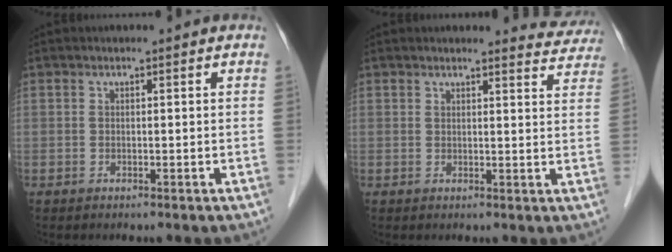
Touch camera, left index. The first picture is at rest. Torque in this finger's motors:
{"motor_torque": [0.90, -0.92, 0.06, -0.01]}